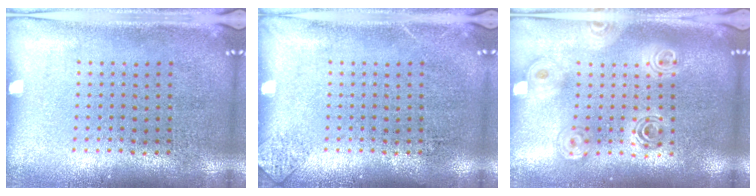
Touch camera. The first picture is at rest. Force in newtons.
{"total": 0.8, "press": 0.8, "slide": 0.1}
{"total": 1.8, "press": 1.6, "slide": 0.9}